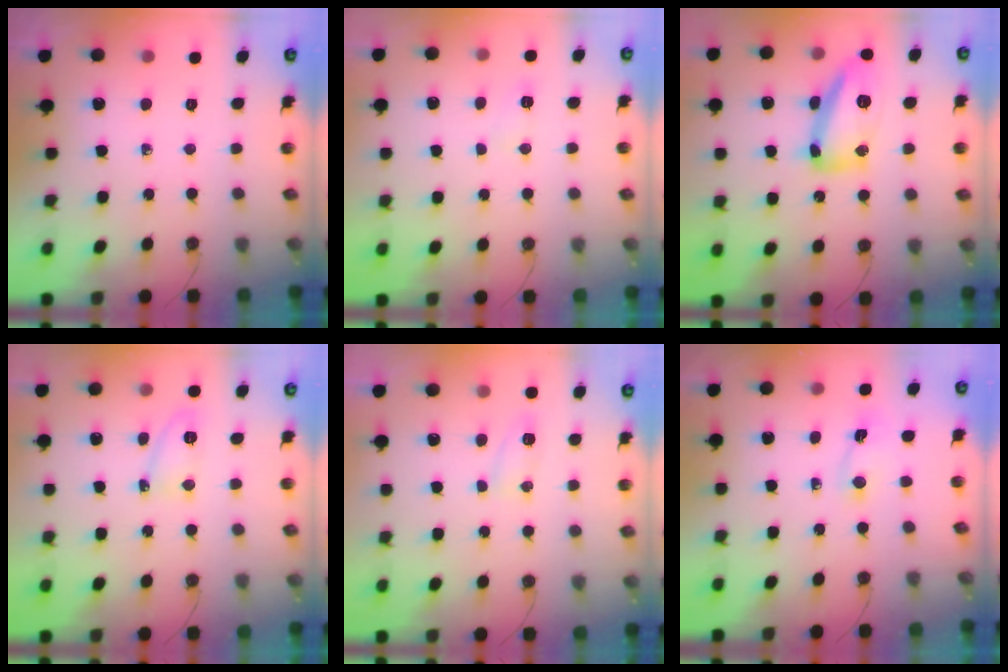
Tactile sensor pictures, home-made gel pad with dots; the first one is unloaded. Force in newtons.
{"total": 6.6, "press": 5.7, "slide": 3.4}
{"total": 15.8, "press": 15.8, "slide": 1.1}
{"total": 5.5, "press": 5.5, "slide": 0.6}
{"total": 11.5, "press": 6.0, "slide": 9.8}
{"total": 1.5, "press": 1.4, "slide": 0.4}